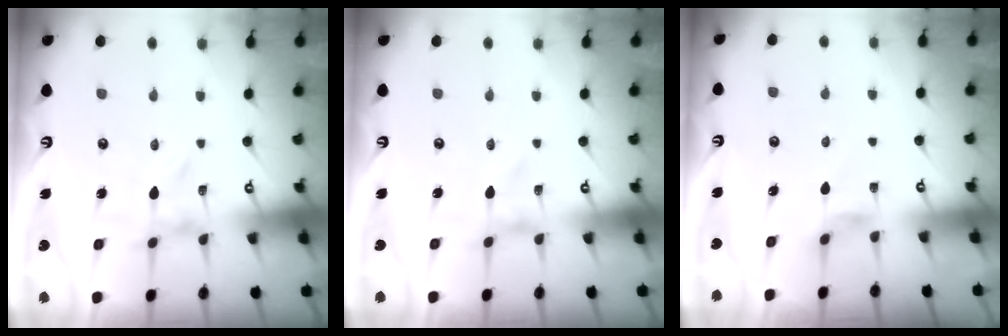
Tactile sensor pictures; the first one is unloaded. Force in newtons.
{"total": 0.0}
{"total": 1.7, "press": 1.7, "slide": 0.3}